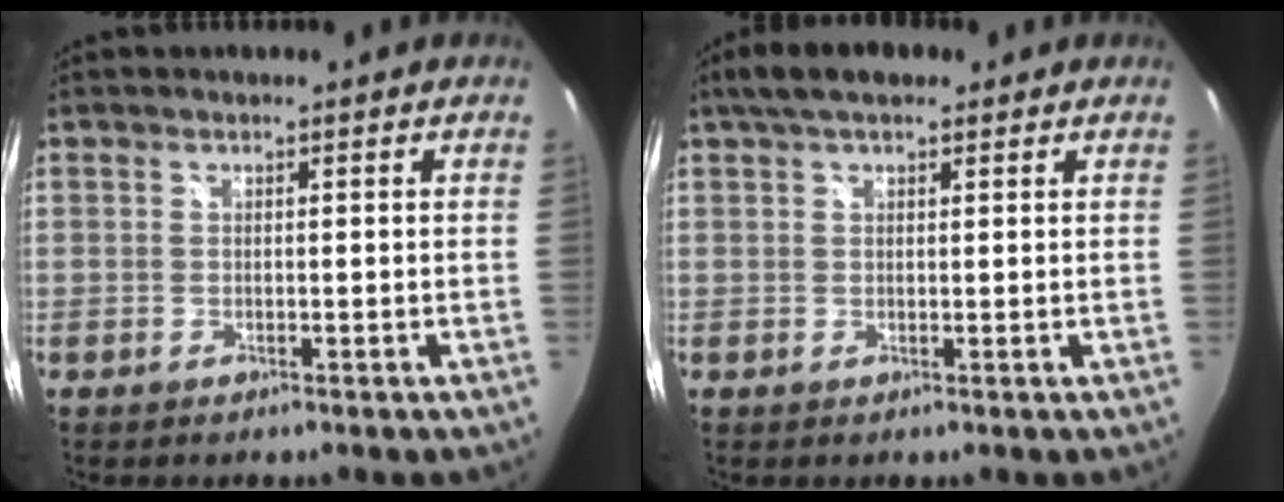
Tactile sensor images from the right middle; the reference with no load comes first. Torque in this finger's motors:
{"motor_torque": [0.59, -0.29, 0.41, 0.06]}